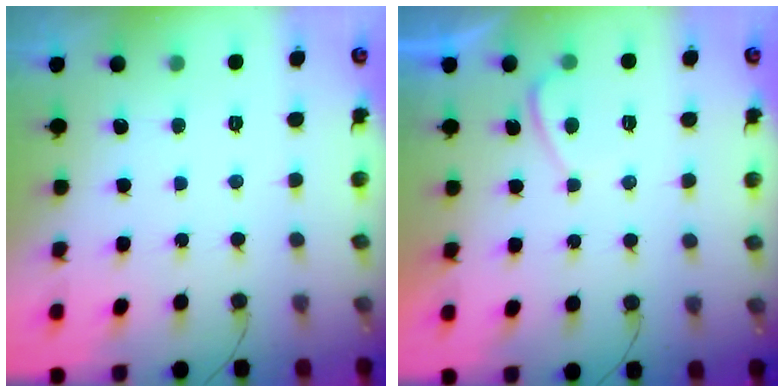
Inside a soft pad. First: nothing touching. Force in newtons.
{"total": 0.9, "press": 0.7, "slide": 0.5}